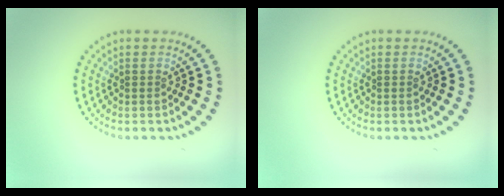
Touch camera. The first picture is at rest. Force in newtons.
{"total": 0.0}